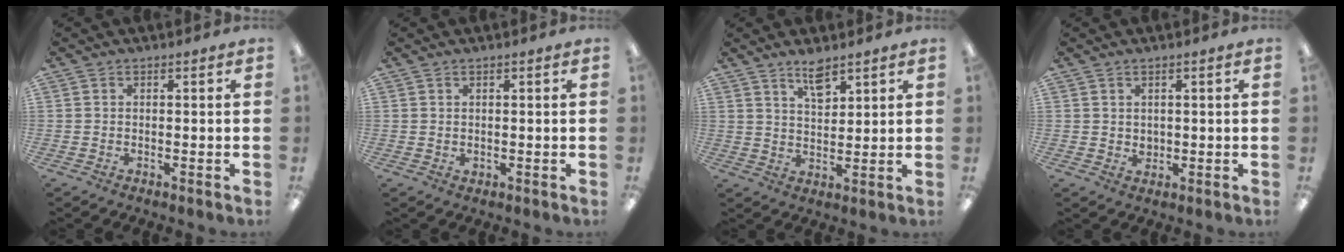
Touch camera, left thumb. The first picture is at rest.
{"total": 0.9, "force": [0.6, 0.5, 0.4], "torque": [-0.008, 0.002, 0.011]}
{"total": 6.3, "force": [4.8, 2.4, 3.4], "torque": [-0.045, -0.029, 0.080]}
{"total": 1.8, "force": [1.0, 1.4, 0.5], "torque": [-0.012, 0.001, 0.019]}